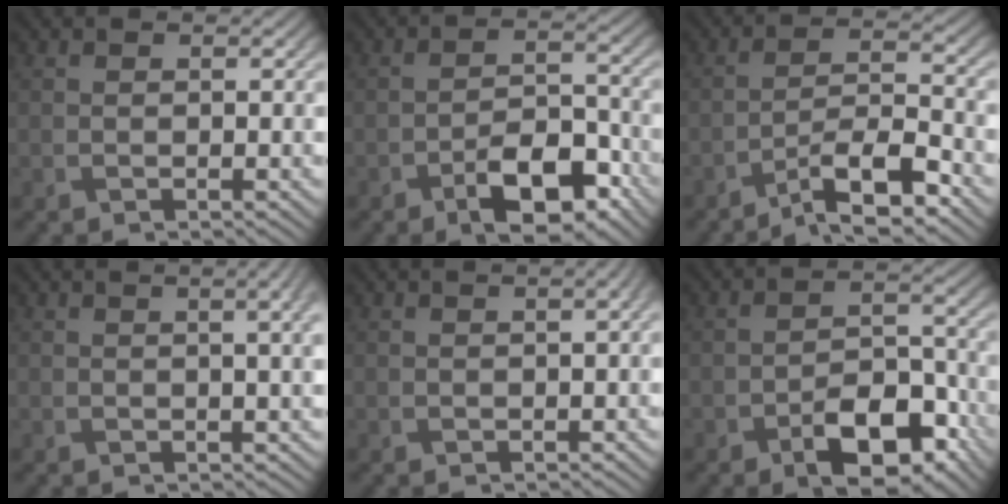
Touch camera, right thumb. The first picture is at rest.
{"total": 8.5, "force": [-4.8, 3.8, 5.9], "torque": [-0.086, 0.005, -0.081]}
{"total": 9.2, "force": [-6.5, 2.2, 6.1], "torque": [-0.103, 0.006, -0.118]}
{"total": 4.9, "force": [1.5, 1.3, 4.4], "torque": [-0.052, 0.016, 0.012]}
{"total": 1.9, "force": [0.7, 0.5, 1.7], "torque": [-0.024, 0.008, 0.004]}
{"total": 9.2, "force": [-5.0, 4.5, 6.3], "torque": [-0.091, -0.001, -0.081]}